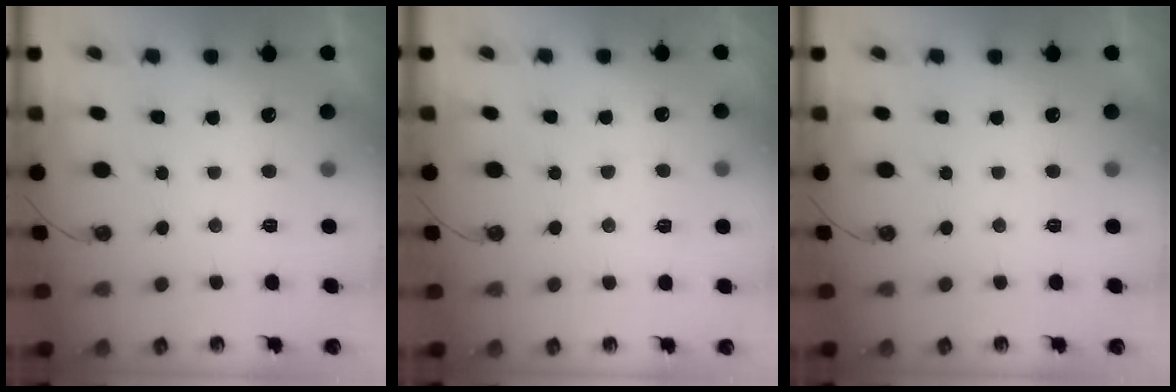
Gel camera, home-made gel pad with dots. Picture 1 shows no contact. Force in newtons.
{"total": 6.3, "press": 6.3, "slide": 0.6}
{"total": 0.0}